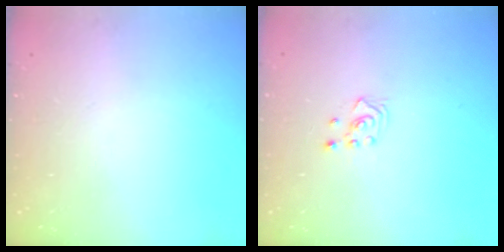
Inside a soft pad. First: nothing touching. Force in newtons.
{"total": 2.6, "press": 2.4, "slide": 0.9}